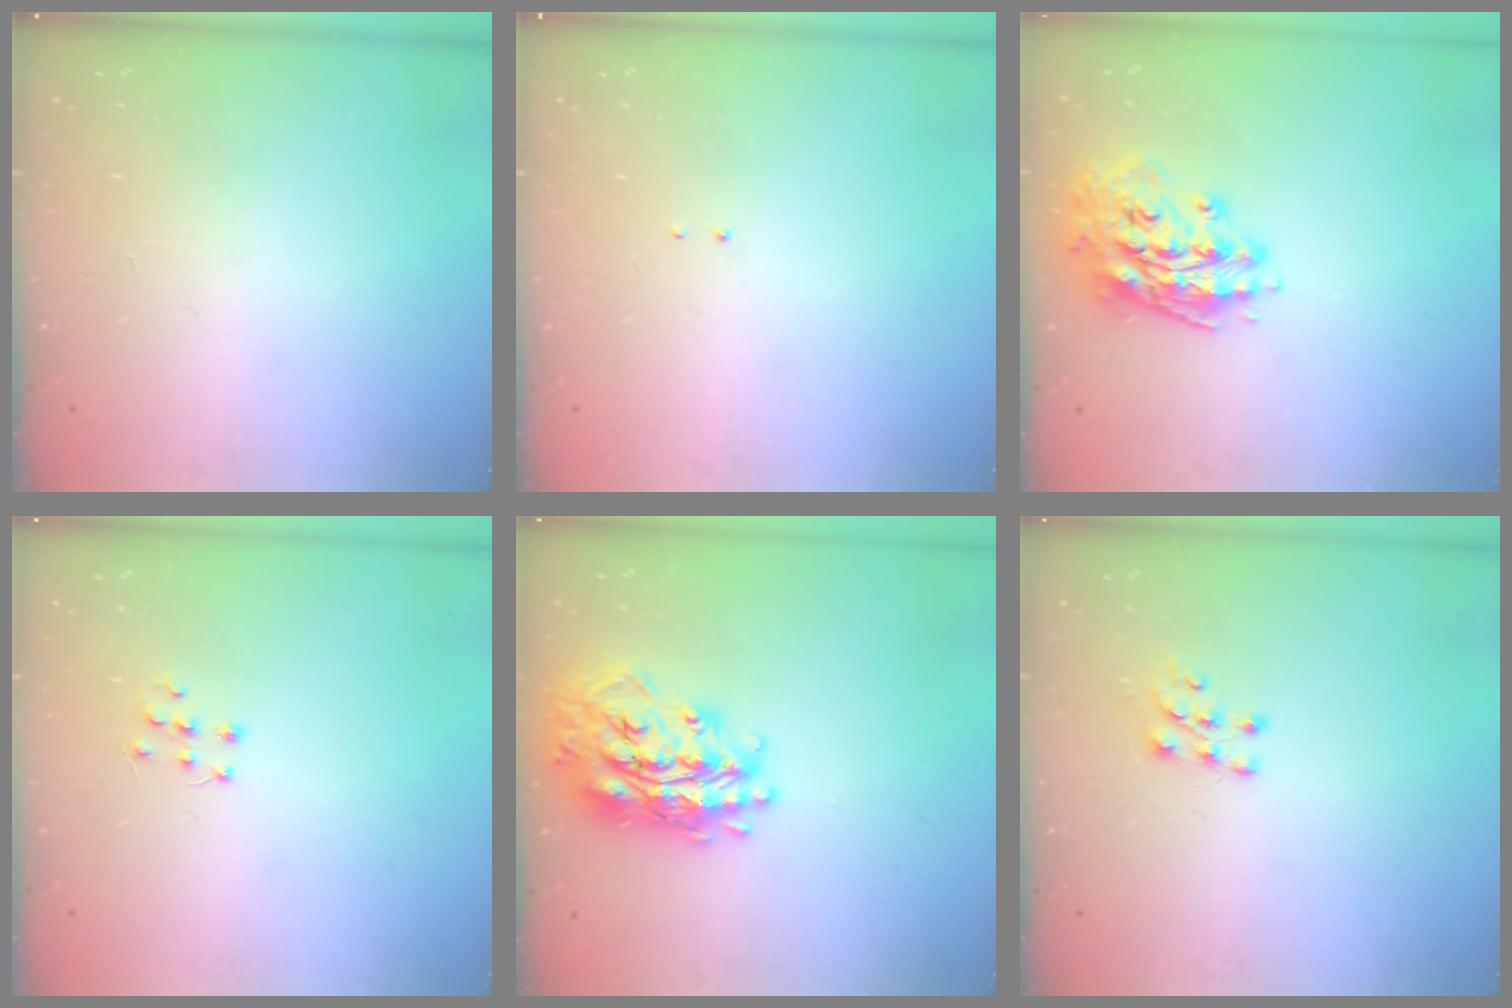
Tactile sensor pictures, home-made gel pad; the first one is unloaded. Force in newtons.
{"total": 1.3, "press": 1.2, "slide": 0.6}
{"total": 14.8, "press": 14.6, "slide": 2.5}
{"total": 6.2, "press": 6.2, "slide": 0.4}
{"total": 21.6, "press": 21.5, "slide": 1.8}
{"total": 6.5, "press": 6.4, "slide": 0.7}